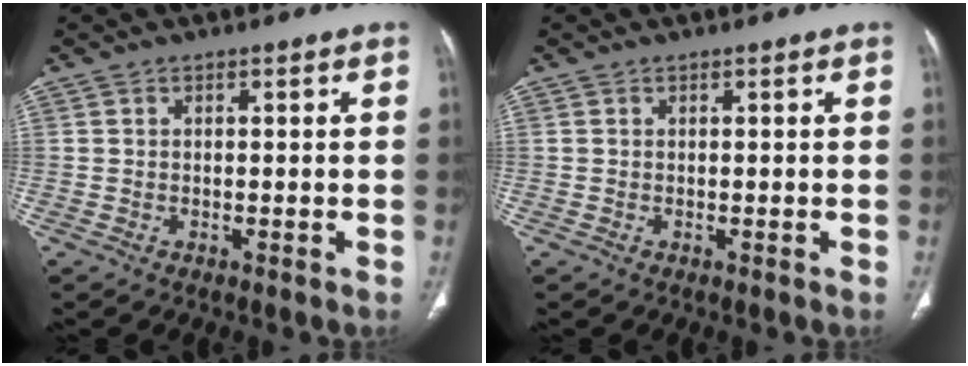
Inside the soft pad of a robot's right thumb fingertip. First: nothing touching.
{"total": 0.0}